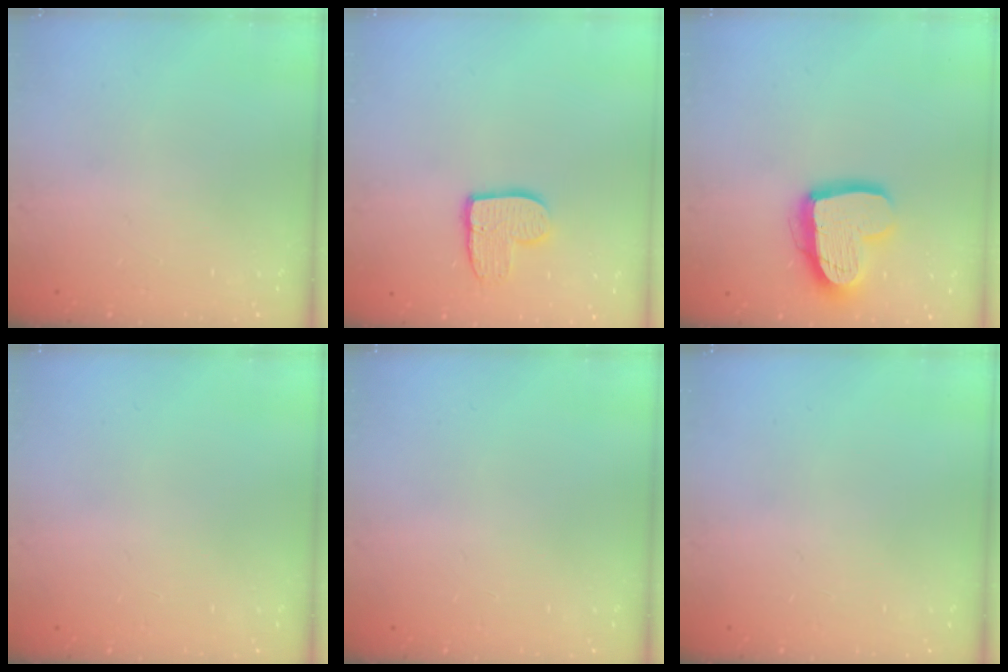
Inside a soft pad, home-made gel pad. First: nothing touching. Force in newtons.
{"total": 9.2, "press": 9.2, "slide": 0.2}
{"total": 14.9, "press": 14.8, "slide": 1.4}
{"total": 0.0}
{"total": 0.0}
{"total": 0.0}